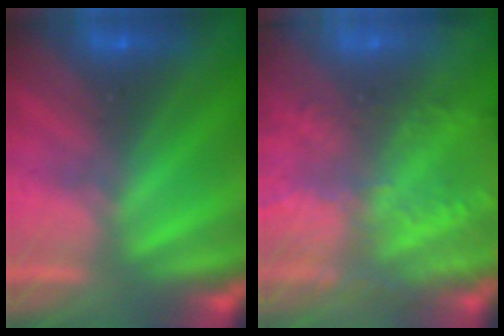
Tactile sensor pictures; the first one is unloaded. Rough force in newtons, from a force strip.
{"total": 8.6}